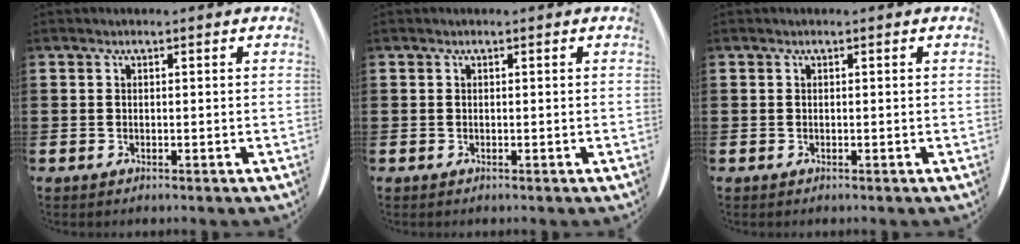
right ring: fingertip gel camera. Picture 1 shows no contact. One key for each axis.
{"total": 0.0}
{"total": 0.0}